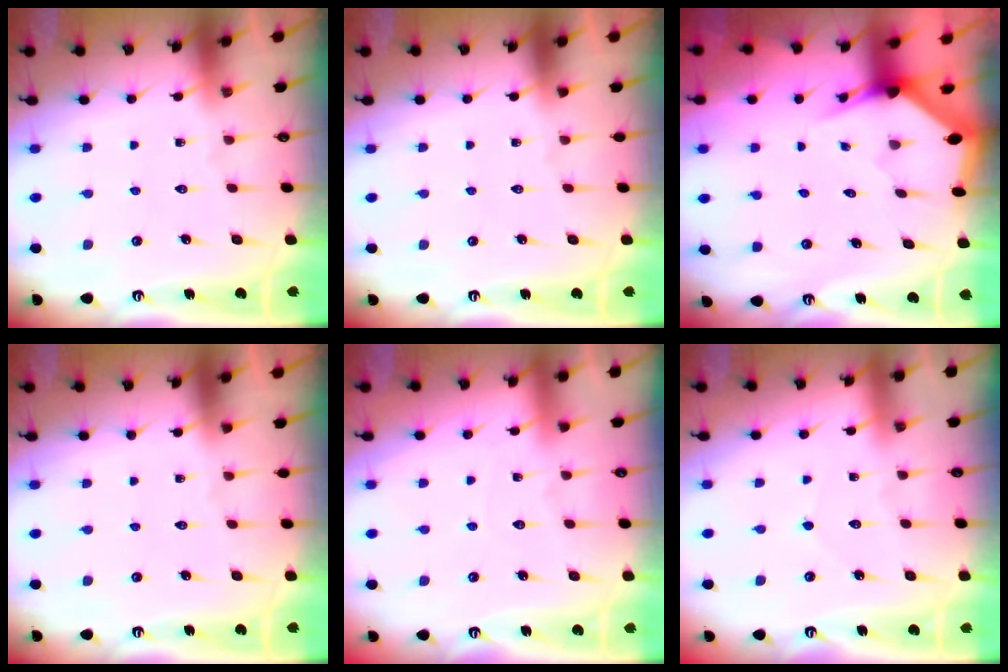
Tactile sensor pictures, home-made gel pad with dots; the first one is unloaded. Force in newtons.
{"total": 0.0}
{"total": 2.8, "press": 2.8, "slide": 0.1}
{"total": 0.0}
{"total": 2.4, "press": 2.4, "slide": 0.2}
{"total": 2.5, "press": 2.5, "slide": 0.2}